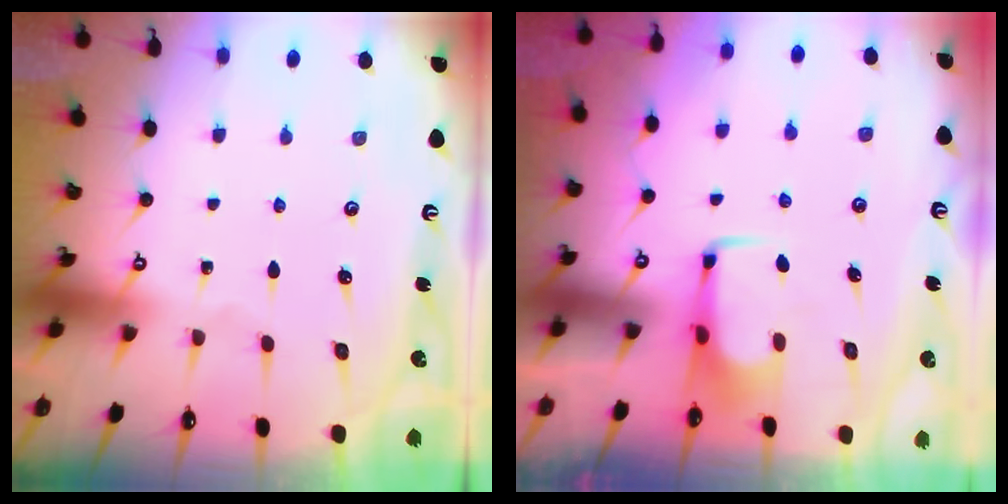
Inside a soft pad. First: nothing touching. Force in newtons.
{"total": 1.6, "press": 1.5, "slide": 0.5}